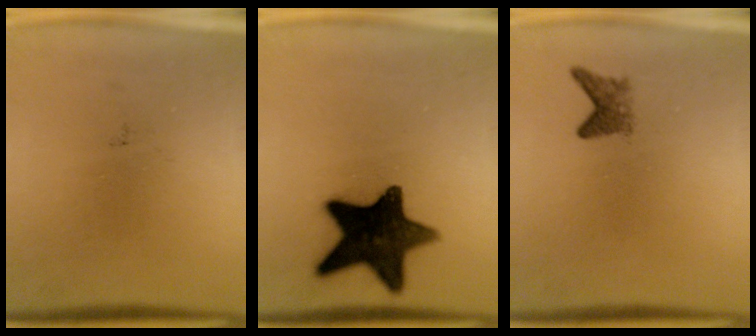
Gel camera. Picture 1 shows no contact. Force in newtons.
{"total": 16.0}
{"total": 2.1}